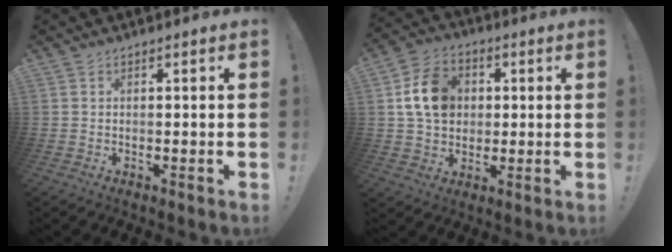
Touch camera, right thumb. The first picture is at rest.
{"total": 13.5, "force": [2.8, 10.8, 7.7], "torque": [-0.115, 0.004, 0.060]}